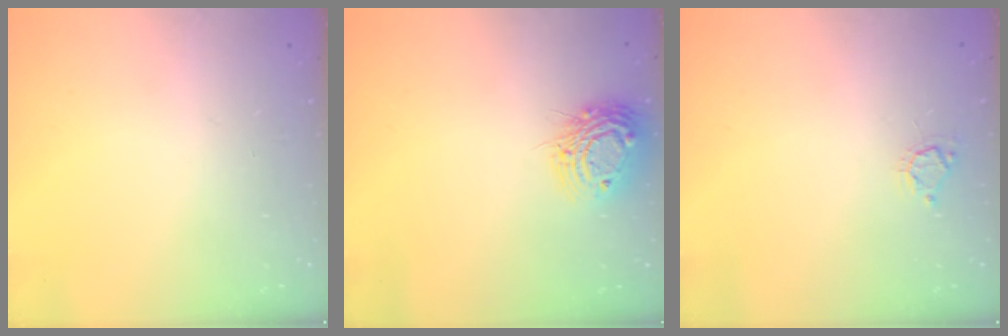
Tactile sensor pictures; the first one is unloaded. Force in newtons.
{"total": 12.5, "press": 12.5, "slide": 1.1}
{"total": 4.6, "press": 4.6, "slide": 0.4}